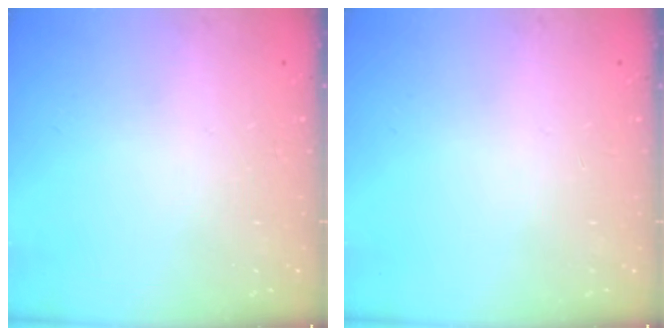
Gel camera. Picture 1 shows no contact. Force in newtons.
{"total": 0.0}